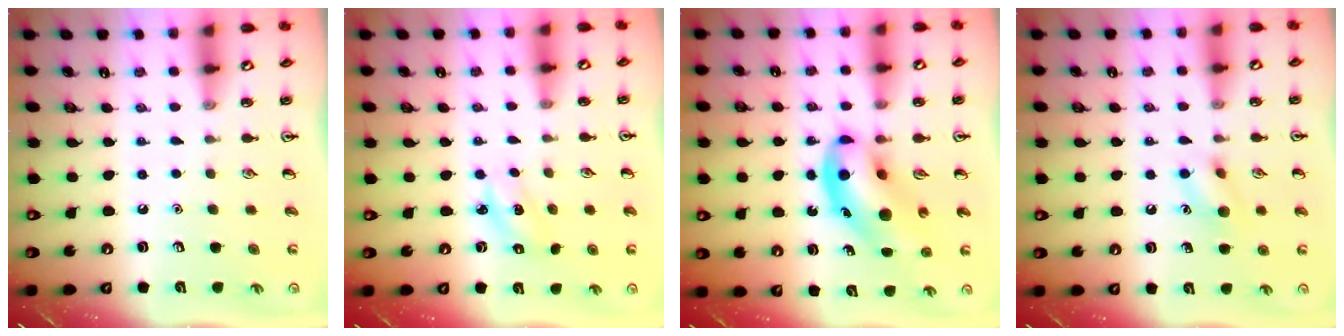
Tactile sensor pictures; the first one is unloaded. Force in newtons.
{"total": 2.2, "press": 2.1, "slide": 0.7}
{"total": 12.2, "press": 11.8, "slide": 3.3}
{"total": 8.7, "press": 8.6, "slide": 1.4}